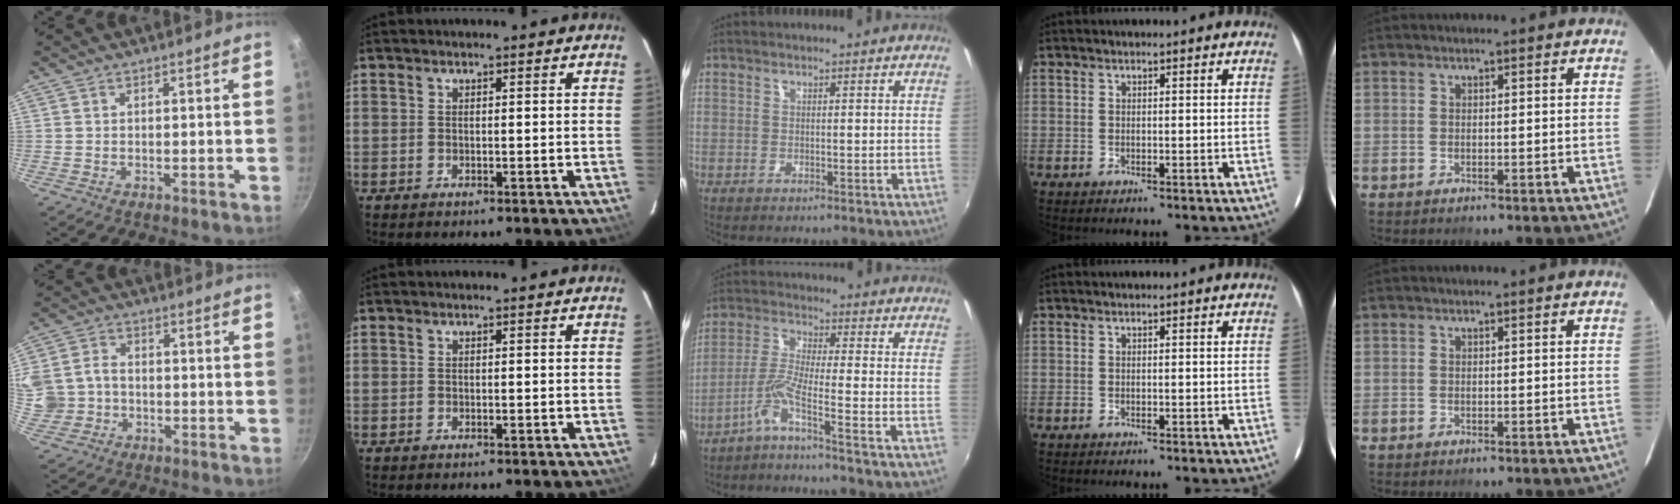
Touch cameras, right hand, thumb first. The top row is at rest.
{"thumb": {"total": 10.9, "force": [-1.2, 9.6, 4.9], "torque": [-0.113, 0.030, -0.018]}, "middle": {"total": 4.8, "force": [-3.0, -1.2, 3.6], "torque": [-0.089, 0.004, -0.061]}}